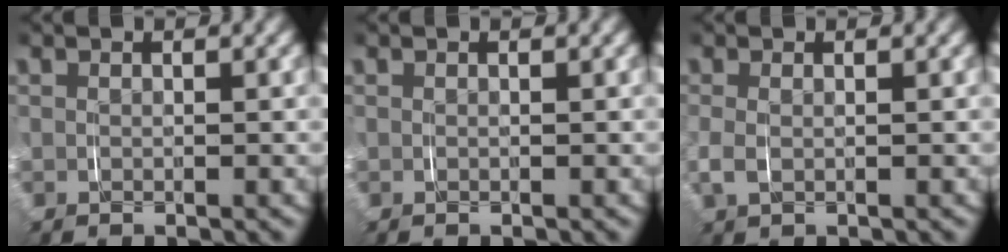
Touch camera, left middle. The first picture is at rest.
{"total": 0.0}
{"total": 1.7, "force": [-0.1, 1.1, 1.3], "torque": [-0.045, -0.003, 0.002]}